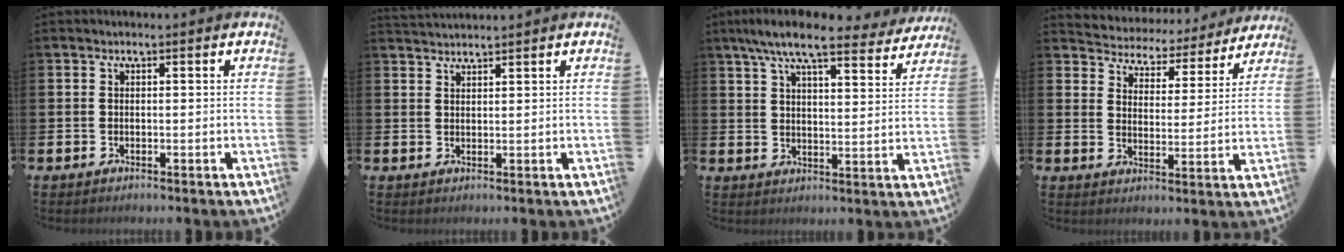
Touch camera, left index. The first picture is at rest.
{"total": 1.9, "force": [1.9, 0.1, -0.1], "torque": [0.000, -0.008, 0.035]}
{"total": 8.5, "force": [7.5, 1.4, 3.7], "torque": [-0.081, -0.040, 0.129]}
{"total": 4.6, "force": [4.3, 1.5, -0.1], "torque": [-0.022, -0.043, 0.068]}